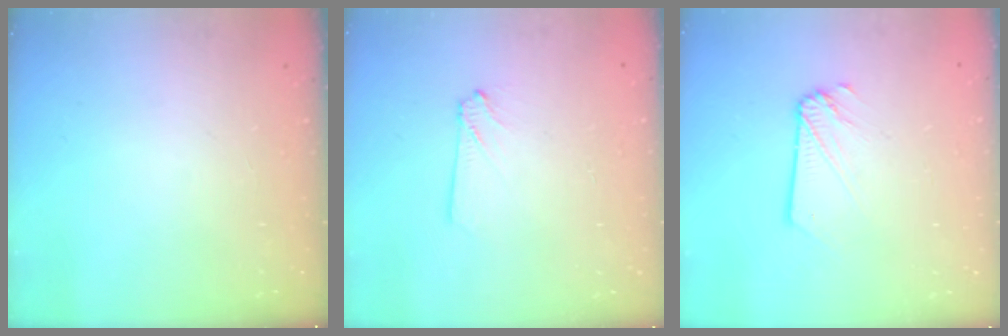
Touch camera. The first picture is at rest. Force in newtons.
{"total": 2.9, "press": 2.9, "slide": 0.4}
{"total": 2.1, "press": 2.1, "slide": 0.1}